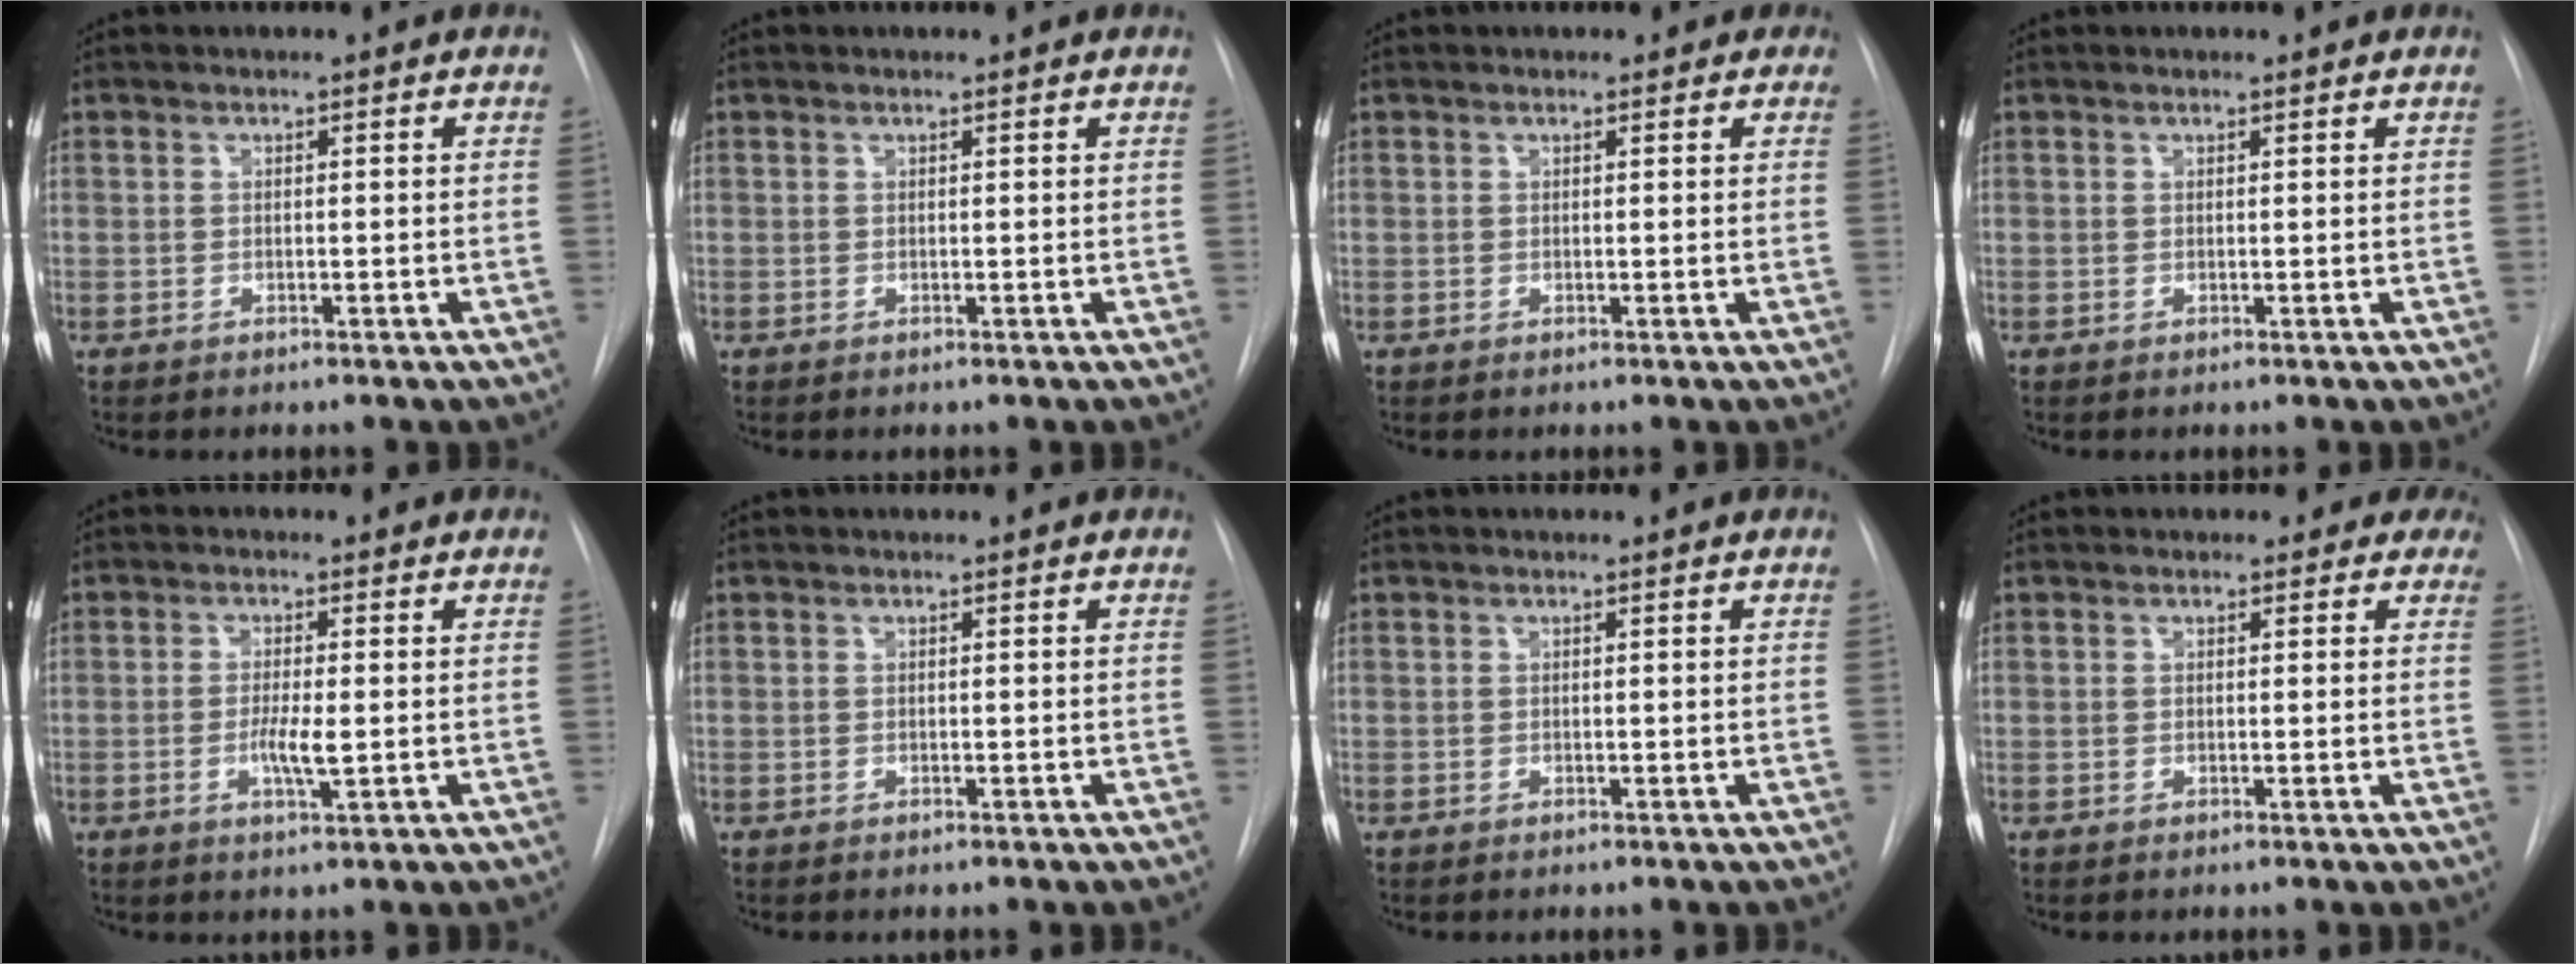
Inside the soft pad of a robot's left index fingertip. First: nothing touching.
{"total": 0.6, "force": [0.6, 0.0, 0.1], "torque": [-0.003, 0.005, 0.009]}
{"total": 2.3, "force": [1.8, 1.3, 0.3], "torque": [0.011, 0.002, 0.008]}
{"total": 0.9, "force": [0.8, 0.1, 0.1], "torque": [-0.009, 0.006, 0.012]}
{"total": 3.6, "force": [-0.5, 0.5, 3.5], "torque": [-0.068, -0.005, -0.008]}
{"total": 0.0}
{"total": 0.0}
{"total": 4.2, "force": [3.4, 2.4, 0.2], "torque": [0.026, -0.008, 0.016]}